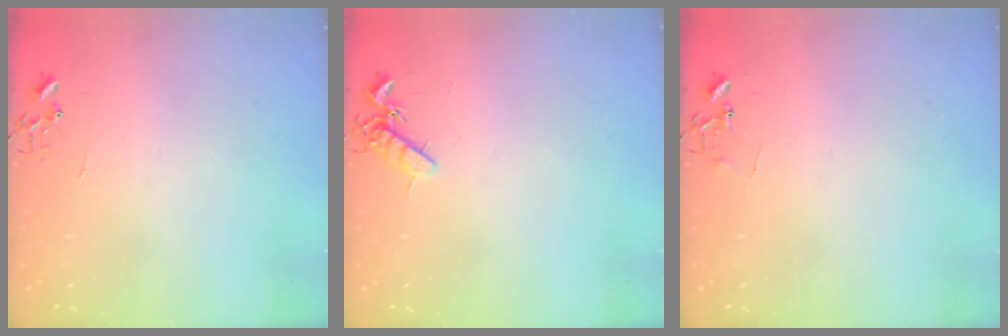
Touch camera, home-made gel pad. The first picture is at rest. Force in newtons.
{"total": 7.7, "press": 7.7, "slide": 1.1}
{"total": 5.5, "press": 5.4, "slide": 0.4}